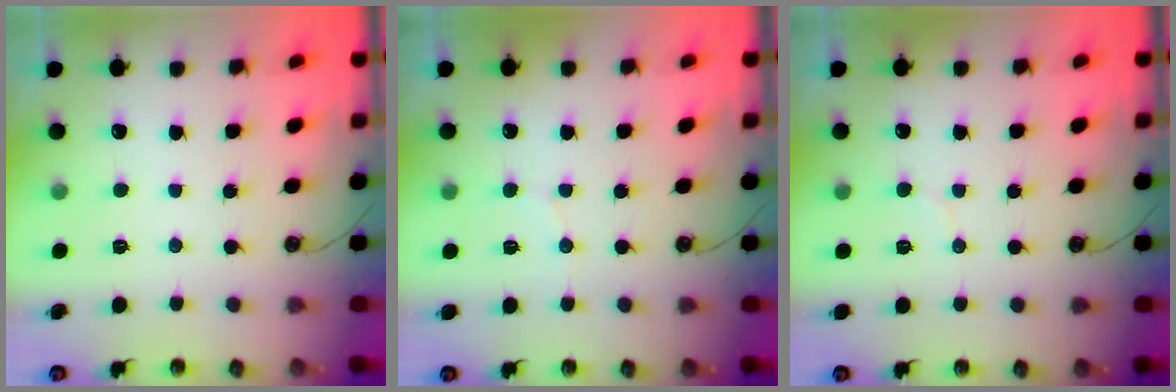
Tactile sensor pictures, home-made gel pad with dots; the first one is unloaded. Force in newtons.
{"total": 5.1, "press": 4.8, "slide": 1.6}
{"total": 2.7, "press": 2.7, "slide": 0.2}